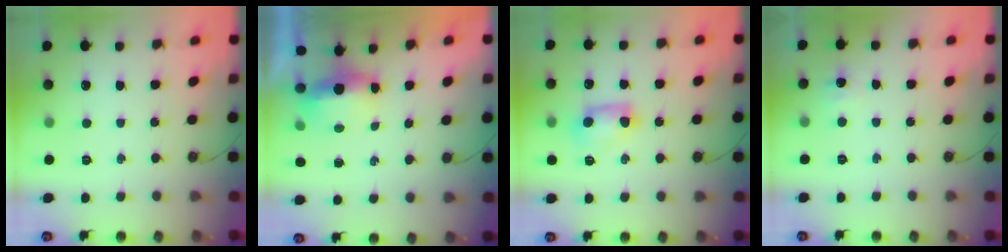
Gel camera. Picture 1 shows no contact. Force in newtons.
{"total": 8.2, "press": 5.7, "slide": 5.8}
{"total": 7.4, "press": 7.3, "slide": 1.0}
{"total": 4.4, "press": 4.3, "slide": 0.9}